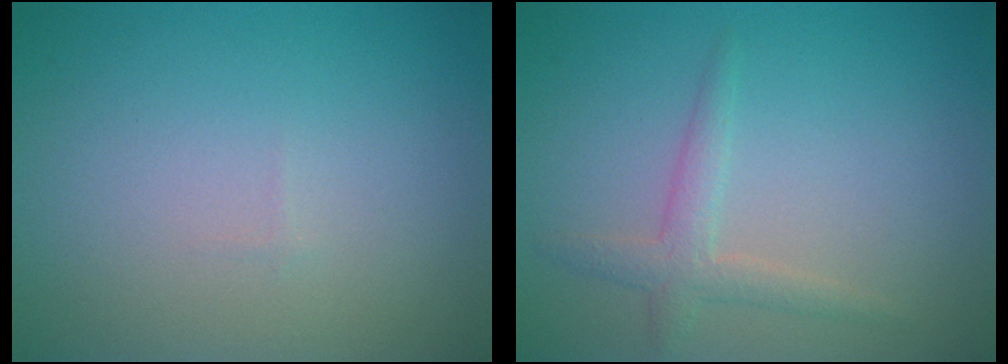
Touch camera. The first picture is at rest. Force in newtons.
{"total": 2.1, "press": 2.0, "slide": 0.1}